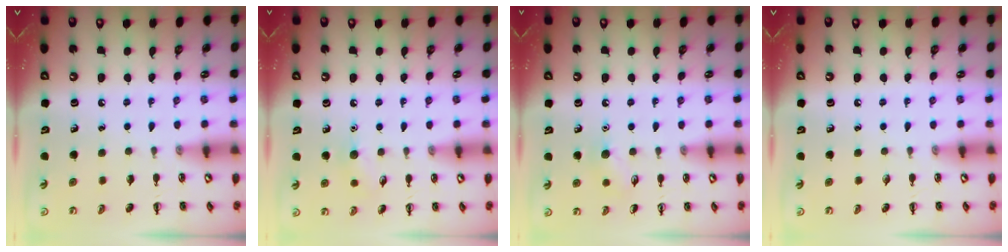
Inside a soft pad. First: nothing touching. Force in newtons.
{"total": 6.7, "press": 6.4, "slide": 1.9}
{"total": 6.4, "press": 6.3, "slide": 1.4}
{"total": 0.0}